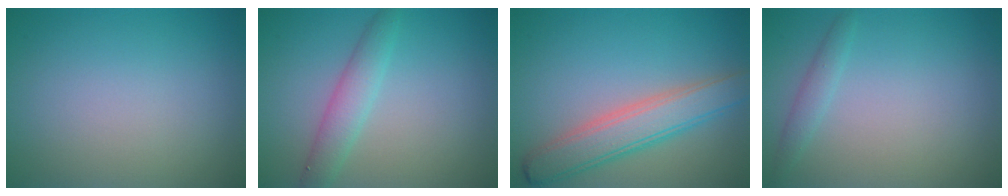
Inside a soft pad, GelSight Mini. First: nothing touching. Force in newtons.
{"total": 2.8, "press": 2.8, "slide": 0.2}
{"total": 4.8, "press": 4.8, "slide": 0.2}
{"total": 1.3, "press": 1.3, "slide": 0.1}